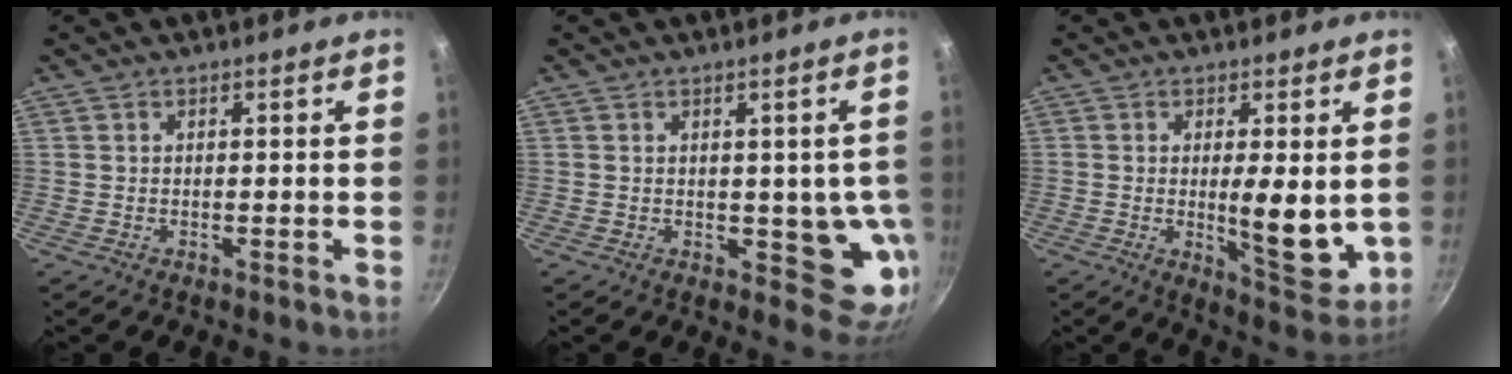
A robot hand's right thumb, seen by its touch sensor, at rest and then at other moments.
{"total": 8.5, "force": [-0.6, 4.8, 7.0], "torque": [-0.044, -0.012, -0.005]}
{"total": 10.3, "force": [0.0, 3.5, 9.7], "torque": [-0.123, -0.031, 0.010]}